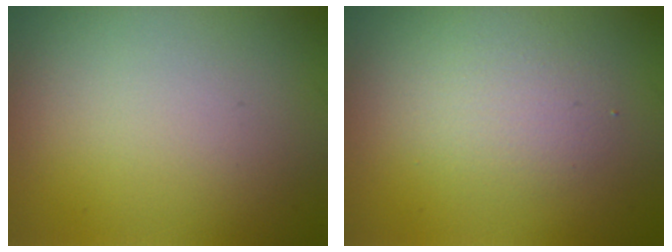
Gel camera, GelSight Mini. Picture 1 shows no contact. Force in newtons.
{"total": 2.7, "press": 2.7, "slide": 0.0}